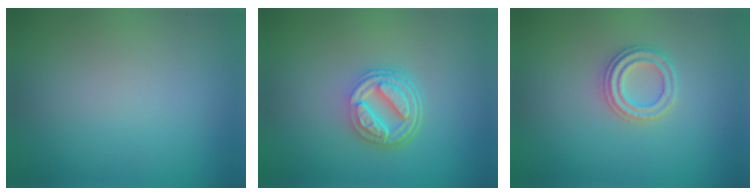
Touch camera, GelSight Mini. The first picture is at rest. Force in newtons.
{"total": 5.2, "press": 3.8, "slide": 3.6}
{"total": 2.4, "press": 2.3, "slide": 0.4}